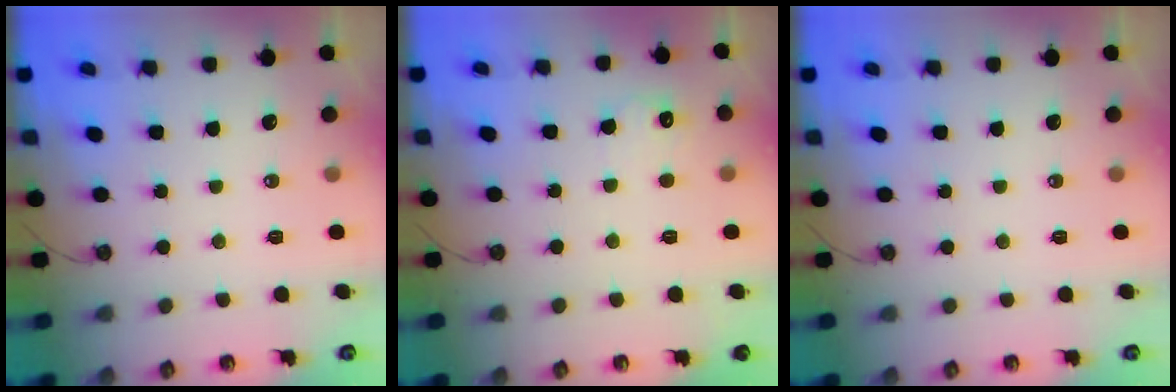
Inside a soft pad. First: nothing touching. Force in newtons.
{"total": 5.7, "press": 5.6, "slide": 1.0}
{"total": 0.0}